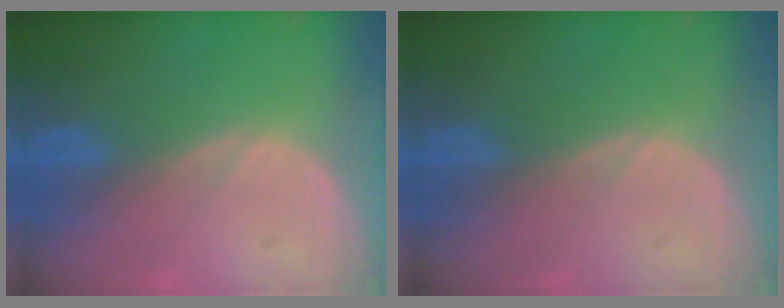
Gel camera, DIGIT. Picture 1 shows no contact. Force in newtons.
{"total": 0.0}